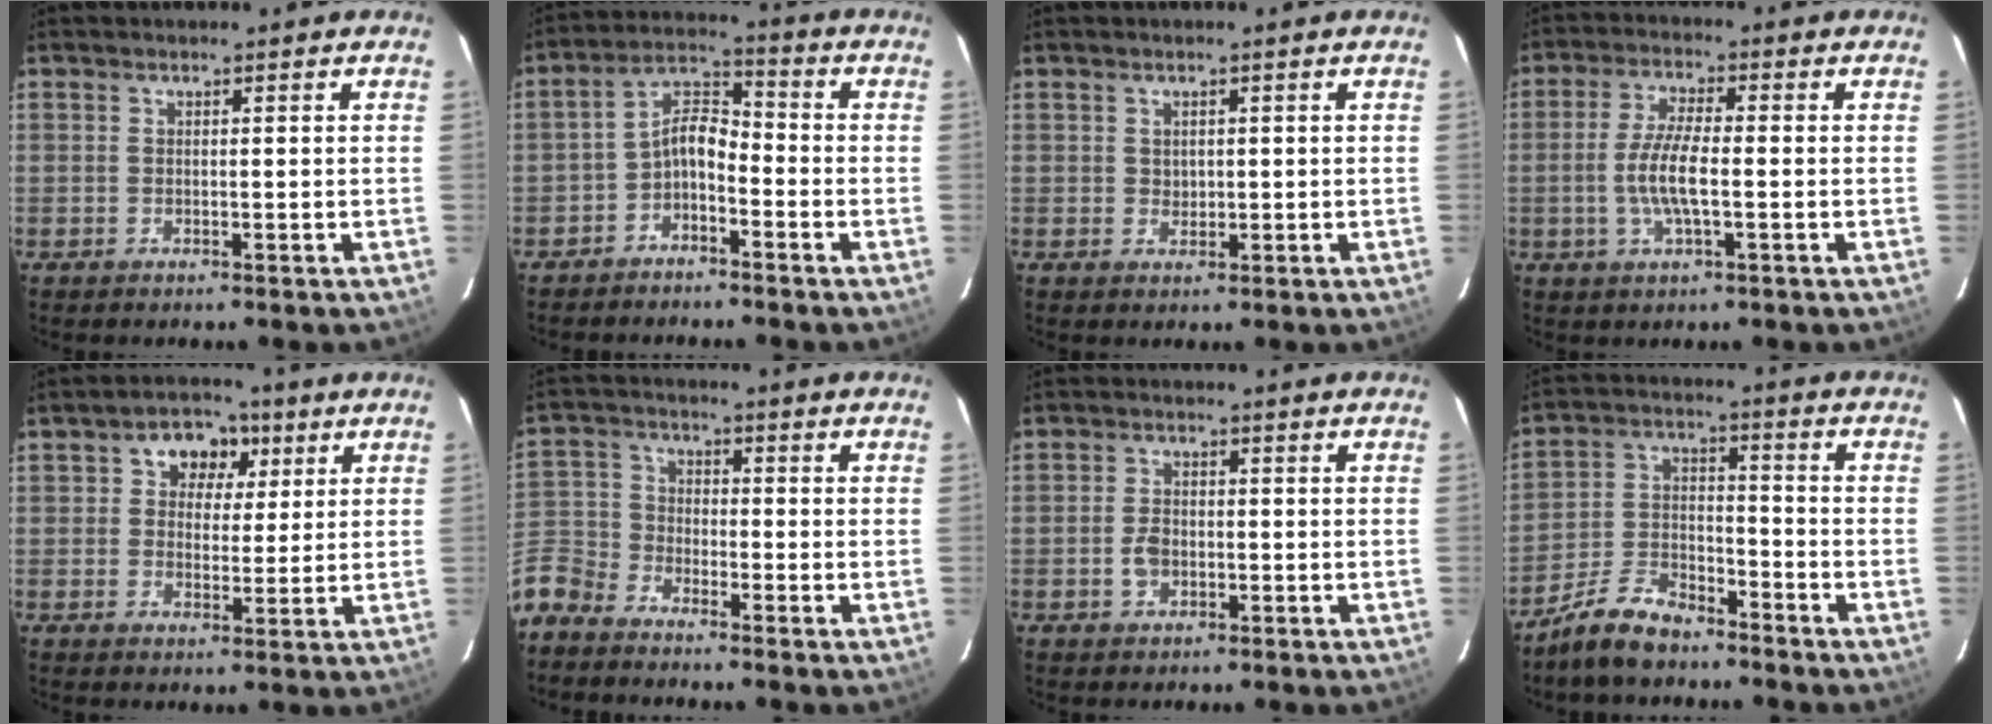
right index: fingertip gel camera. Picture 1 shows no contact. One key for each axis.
{"total": 5.6, "fx": -3.5, "fy": 2.6, "fz": 3.6, "tx": -0.083, "ty": 0.024, "tz": -0.067}
{"total": 1.5, "fx": 0.4, "fy": 1.4, "fz": 0.3, "tx": 0.000, "ty": 0.002, "tz": 0.010}
{"total": 7.1, "fx": -1.3, "fy": 1.8, "fz": 6.8, "tx": -0.138, "ty": -0.001, "tz": -0.027}
{"total": 7.1, "fx": 2.5, "fy": 5.9, "fz": 3.0, "tx": -0.044, "ty": 0.020, "tz": 0.036}
{"total": 8.6, "fx": -6.7, "fy": 4.9, "fz": 2.5, "tx": -0.064, "ty": 0.012, "tz": -0.150}
{"total": 3.4, "fx": -0.9, "fy": 2.5, "fz": 2.1, "tx": -0.044, "ty": 0.004, "tz": -0.014}
{"total": 9.7, "fx": -7.8, "fy": 3.7, "fz": 4.4, "tx": -0.103, "ty": 0.015, "tz": -0.150}